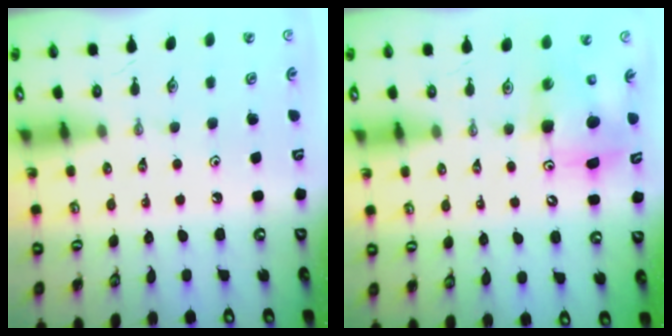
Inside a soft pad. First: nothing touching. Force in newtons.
{"total": 8.3, "press": 8.1, "slide": 1.9}